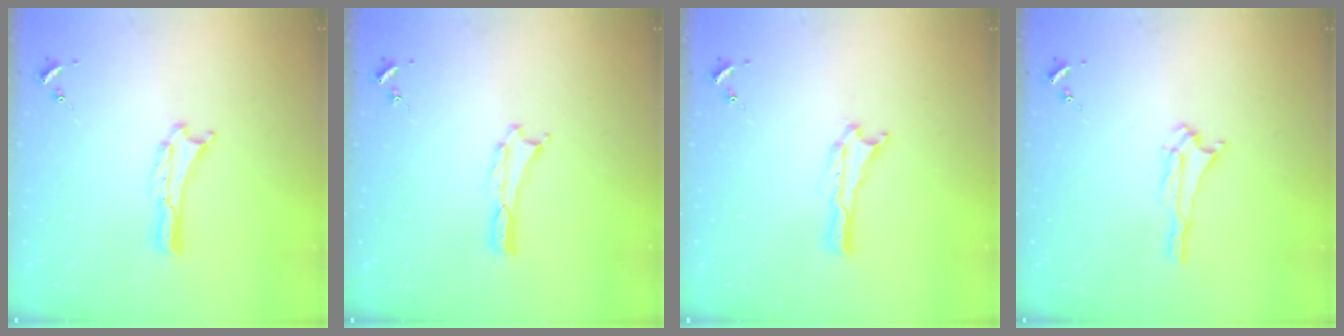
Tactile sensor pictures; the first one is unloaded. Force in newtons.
{"total": 0.0}
{"total": 0.0}
{"total": 1.9, "press": 1.9, "slide": 0.4}